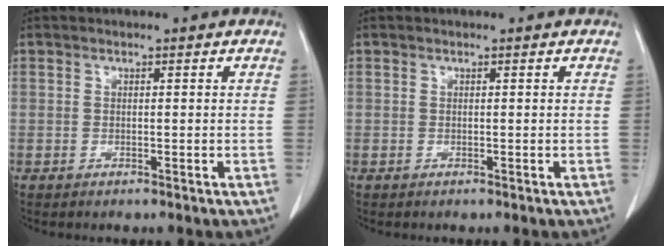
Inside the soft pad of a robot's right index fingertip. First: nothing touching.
{"total": 0.0}